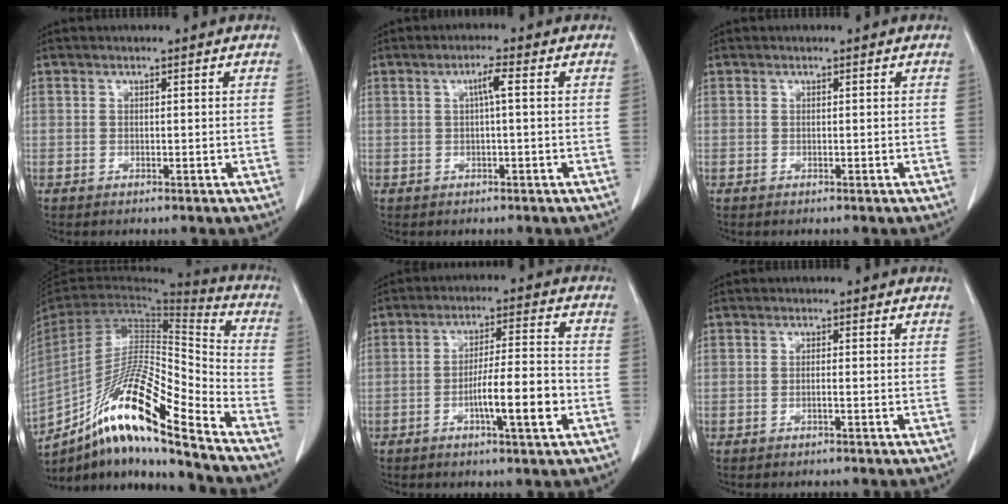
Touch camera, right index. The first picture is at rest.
{"total": 2.3, "force": [0.4, 0.0, 2.3], "torque": [-0.041, 0.005, 0.007]}
{"total": 0.0}
{"total": 20.6, "force": [-14.2, 1.0, 14.9], "torque": [-0.282, -0.015, -0.259]}
{"total": 9.2, "force": [-3.0, 0.7, 8.6], "torque": [-0.142, 0.002, -0.052]}
{"total": 0.9, "force": [-0.2, 0.0, 0.8], "torque": [-0.016, 0.000, -0.004]}